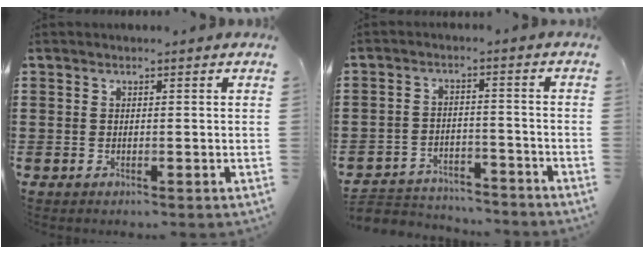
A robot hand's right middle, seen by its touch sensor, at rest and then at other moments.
{"total": 3.8, "force": [-3.7, 0.8, 0.0], "torque": [-0.015, 0.001, -0.081]}